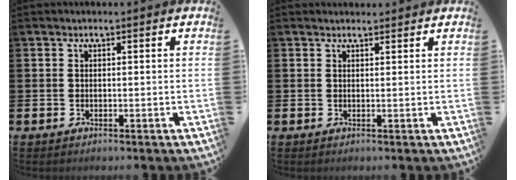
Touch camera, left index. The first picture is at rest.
{"total": 1.4, "force": [1.3, 0.2, 0.1], "torque": [0.010, -0.007, 0.022]}